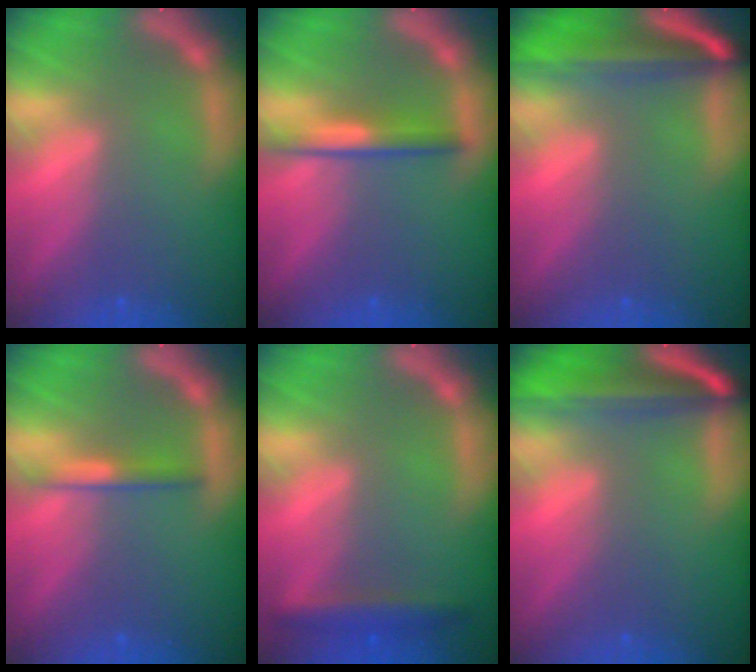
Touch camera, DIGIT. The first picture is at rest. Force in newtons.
{"total": 3.0}
{"total": 8.6}
{"total": 2.0}
{"total": 2.9}
{"total": 8.6}